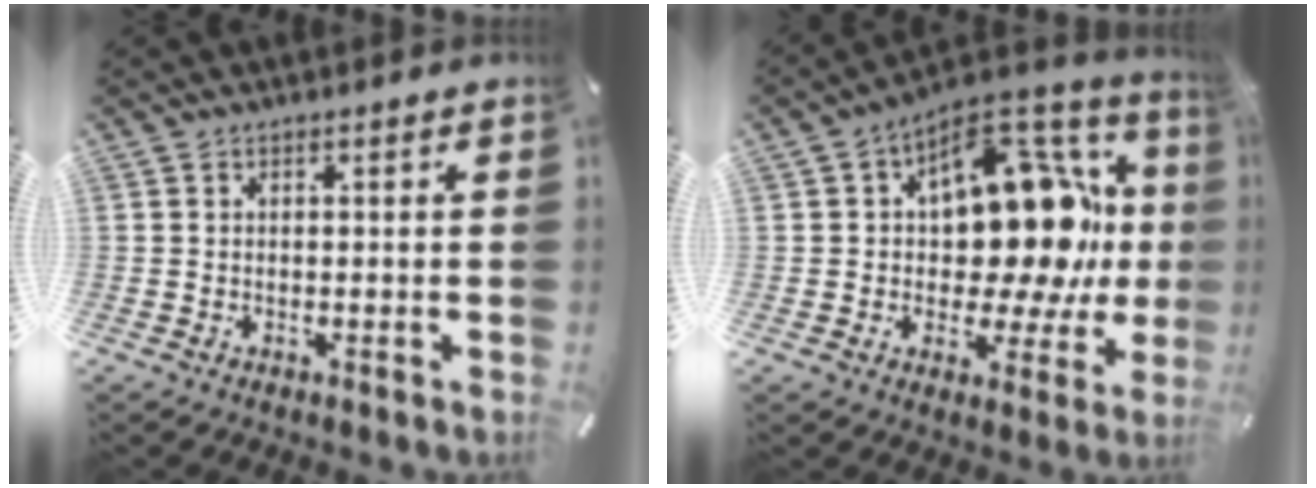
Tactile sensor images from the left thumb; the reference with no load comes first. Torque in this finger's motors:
{"motor_torque": [0.23, 1.39, 1.20, 0.67, 0.13]}